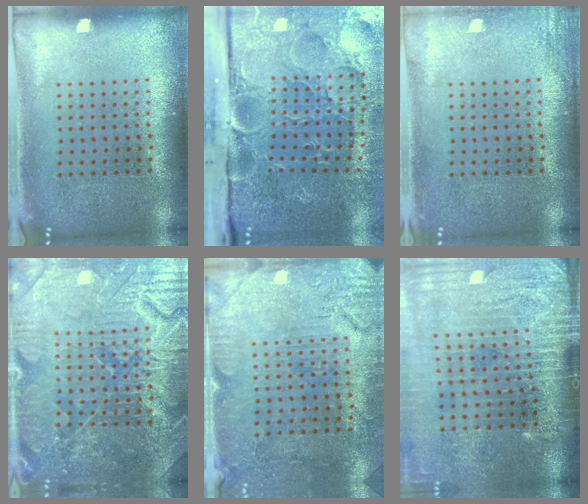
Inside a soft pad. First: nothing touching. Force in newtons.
{"total": 5.1, "press": 4.1, "slide": 3.1}
{"total": 1.4, "press": 1.4, "slide": 0.2}
{"total": 5.0, "press": 4.9, "slide": 0.7}
{"total": 3.1, "press": 2.8, "slide": 1.3}
{"total": 4.2, "press": 3.5, "slide": 2.3}